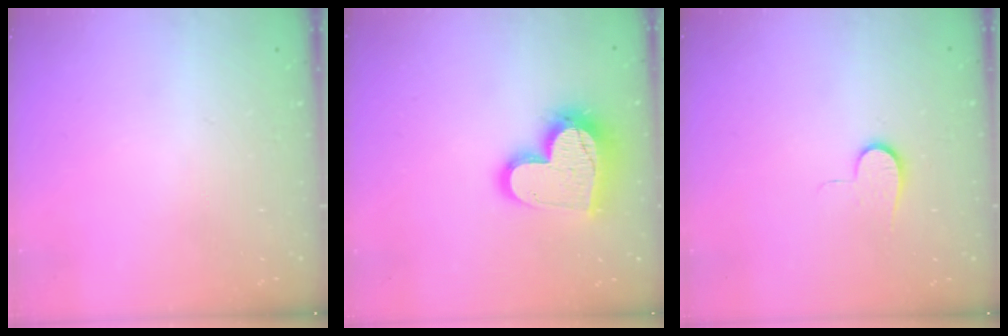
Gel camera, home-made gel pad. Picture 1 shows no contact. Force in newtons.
{"total": 17.9, "press": 17.9, "slide": 1.5}
{"total": 6.3, "press": 6.2, "slide": 0.8}